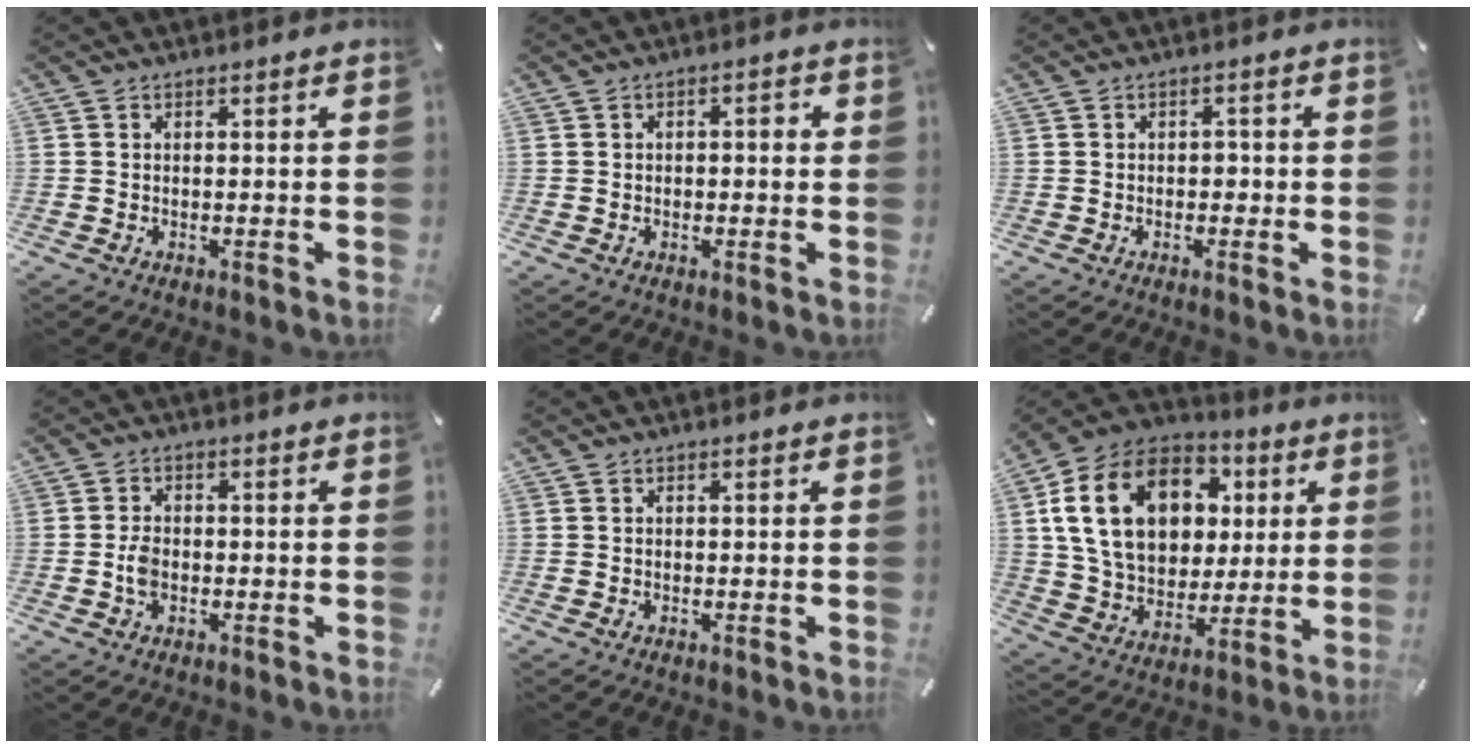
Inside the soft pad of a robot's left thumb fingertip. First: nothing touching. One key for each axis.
{"total": 1.6, "fx": -0.3, "fy": 1.0, "fz": 1.3, "tx": -0.023, "ty": 0.006, "tz": -0.008}
{"total": 1.4, "fx": -0.5, "fy": 1.1, "fz": 0.7, "tx": -0.015, "ty": 0.006, "tz": -0.013}
{"total": 3.0, "fx": -0.8, "fy": 1.9, "fz": 2.2, "tx": -0.047, "ty": 0.002, "tz": -0.014}
{"total": 0.0}
{"total": 21.4, "fx": 5.9, "fy": 16.0, "fz": 12.8, "tx": -0.246, "ty": 0.001, "tz": 0.109}